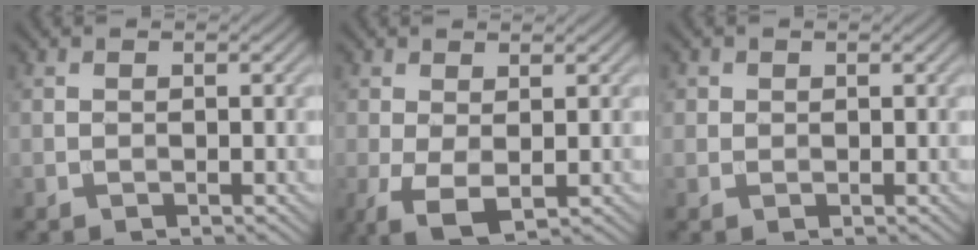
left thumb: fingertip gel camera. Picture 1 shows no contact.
{"total": 4.1, "force": [-0.8, 1.9, 3.5], "torque": [-0.090, -0.003, -0.018]}
{"total": 1.5, "force": [0.7, 1.3, 0.2], "torque": [-0.004, -0.003, 0.009]}